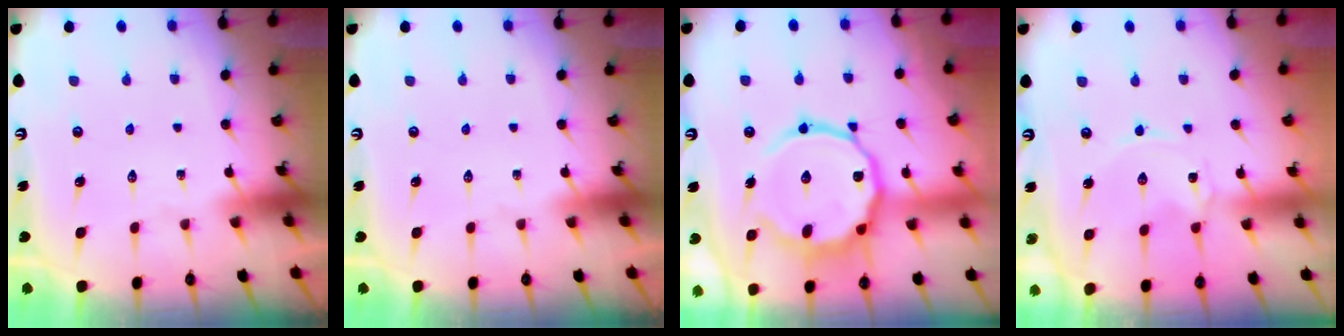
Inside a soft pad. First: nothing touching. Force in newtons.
{"total": 0.0}
{"total": 15.5, "press": 15.4, "slide": 1.4}
{"total": 0.0}